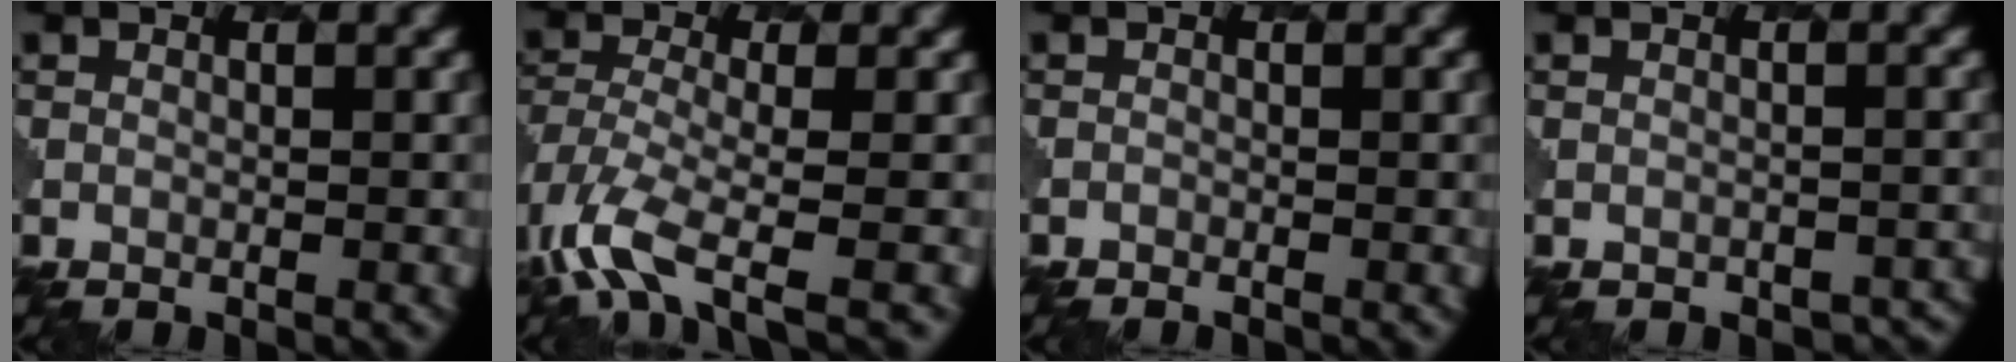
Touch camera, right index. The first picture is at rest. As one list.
[{"total": 6.9, "force": [-3.7, 2.7, 5.2], "torque": [-0.123, -0.012, -0.079]}, {"total": 0.9, "force": [-0.9, 0.0, -0.2], "torque": [0.002, -0.001, -0.011]}, {"total": 1.9, "force": [-1.7, 0.9, 0.1], "torque": [-0.006, -0.004, -0.007]}]